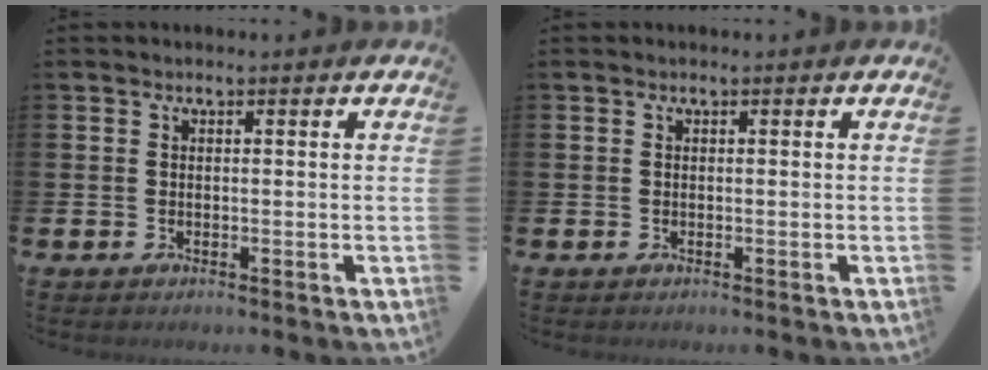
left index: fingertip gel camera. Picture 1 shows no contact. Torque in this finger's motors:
{"motor_torque": [0.00, 0.00, 0.04, 0.00]}